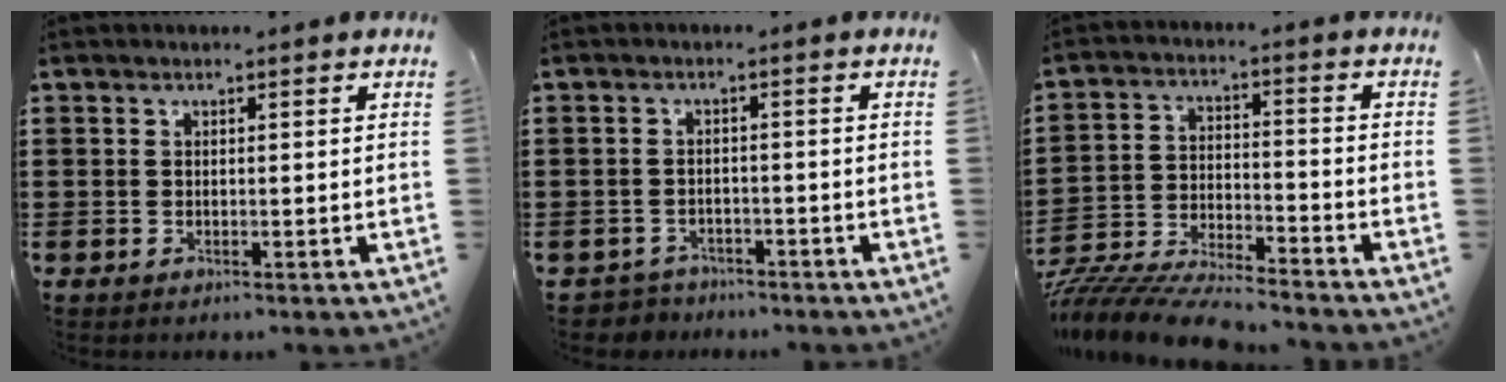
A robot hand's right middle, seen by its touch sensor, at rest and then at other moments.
{"total": 2.2, "force": [-2.1, 0.6, -0.3], "torque": [-0.004, 0.000, -0.049]}
{"total": 7.9, "force": [-7.7, 0.4, 1.5], "torque": [-0.037, 0.002, -0.155]}